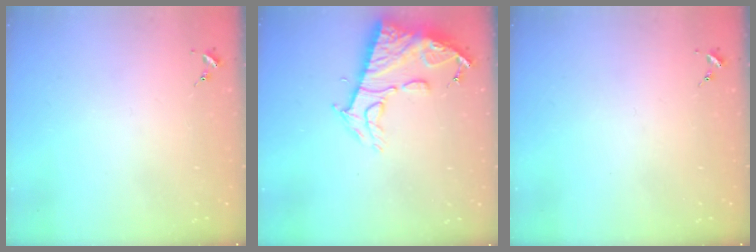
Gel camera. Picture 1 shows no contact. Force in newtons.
{"total": 13.2, "press": 13.2, "slide": 1.2}
{"total": 0.0}